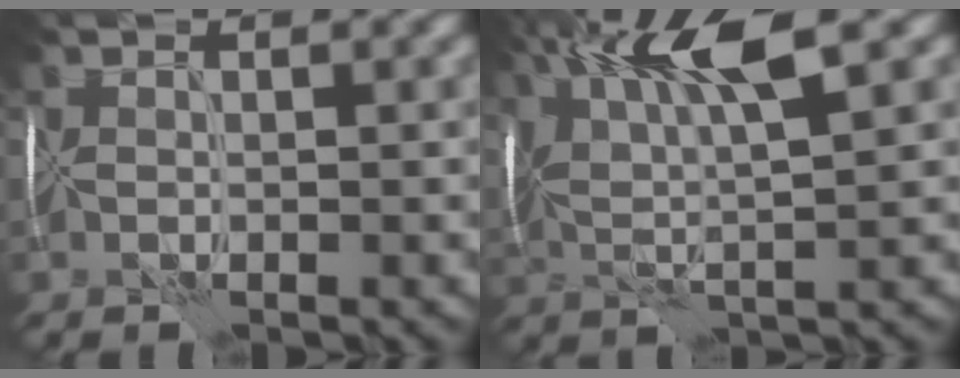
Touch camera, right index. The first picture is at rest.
{"total": 8.7, "force": [4.0, 2.0, 7.5], "torque": [-0.153, 0.023, 0.071]}